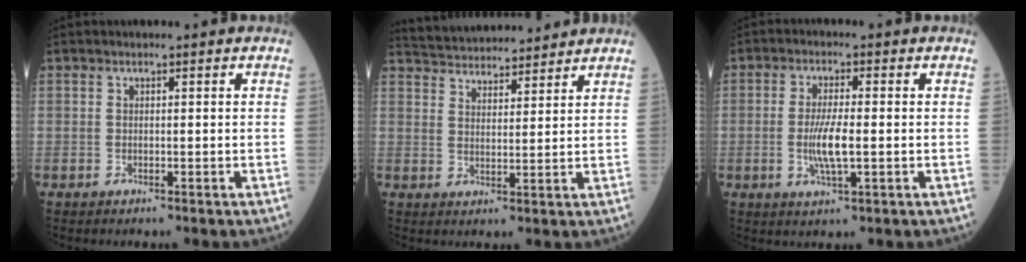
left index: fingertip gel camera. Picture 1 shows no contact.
{"total": 12.8, "force": [12.2, 2.1, 3.2], "torque": [-0.056, 0.030, 0.189]}
{"total": 5.5, "force": [-0.9, 0.9, 5.4], "torque": [-0.113, -0.011, -0.016]}